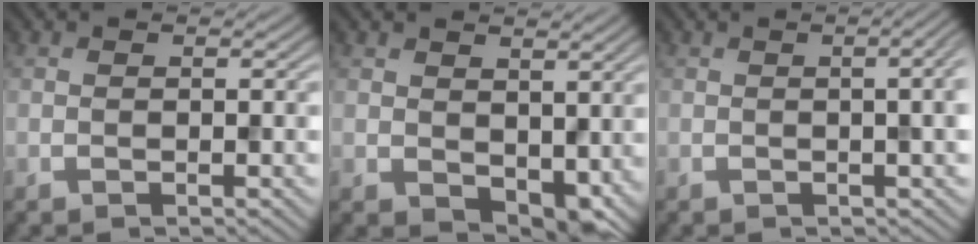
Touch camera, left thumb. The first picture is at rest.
{"total": 5.3, "force": [1.2, 3.6, 3.7], "torque": [-0.068, -0.020, 0.031]}
{"total": 5.6, "force": [0.2, 1.8, 5.3], "torque": [-0.053, 0.013, -0.001]}